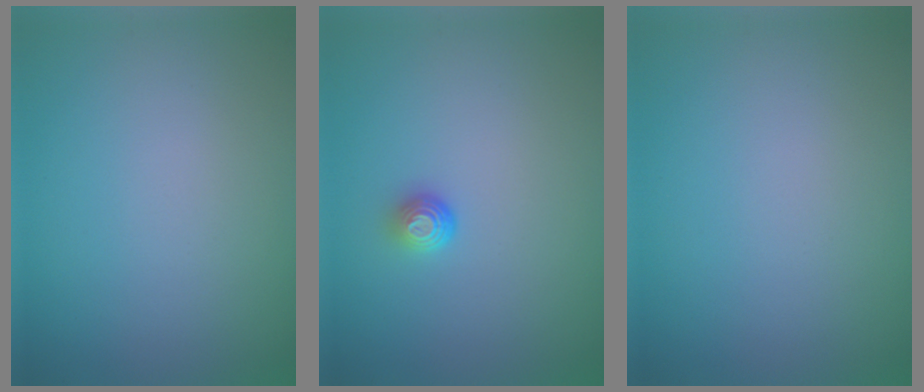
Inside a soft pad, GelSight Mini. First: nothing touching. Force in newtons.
{"total": 1.3, "press": 1.0, "slide": 0.9}
{"total": 0.0}